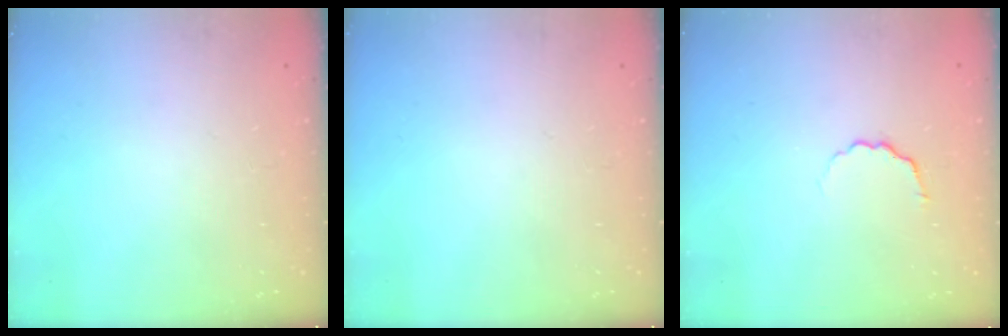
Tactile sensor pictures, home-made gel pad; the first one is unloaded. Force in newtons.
{"total": 0.0}
{"total": 3.3, "press": 3.1, "slide": 0.9}